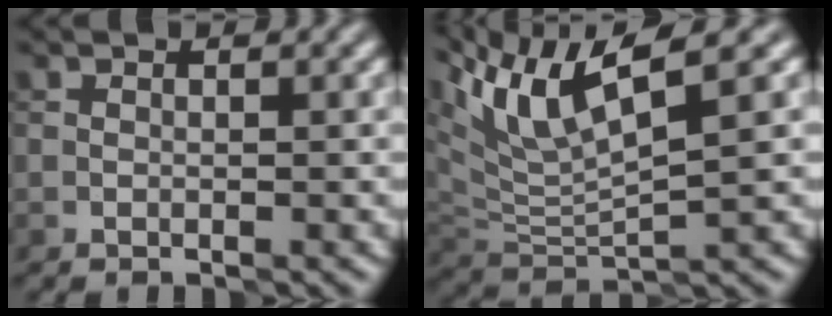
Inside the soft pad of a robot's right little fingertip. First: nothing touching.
{"total": 7.9, "force": [4.8, 1.5, 6.2], "torque": [-0.125, 0.014, 0.093]}